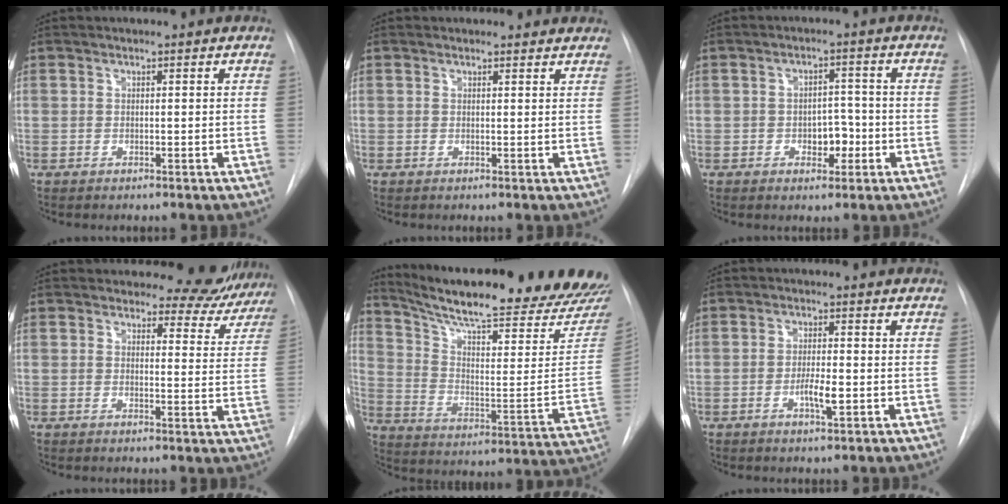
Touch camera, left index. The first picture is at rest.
{"total": 2.0, "force": [1.9, 0.6, -0.1], "torque": [-0.005, -0.005, 0.009]}
{"total": 4.3, "force": [-1.4, 2.6, 3.1], "torque": [-0.034, 0.008, -0.016]}
{"total": 8.4, "force": [7.9, 2.5, 0.7], "torque": [0.015, -0.033, 0.076]}
{"total": 28.8, "force": [25.8, 2.2, 12.8], "torque": [-0.201, -0.099, 0.342]}
{"total": 3.6, "force": [-1.1, 0.6, 3.4], "torque": [-0.061, -0.001, -0.018]}